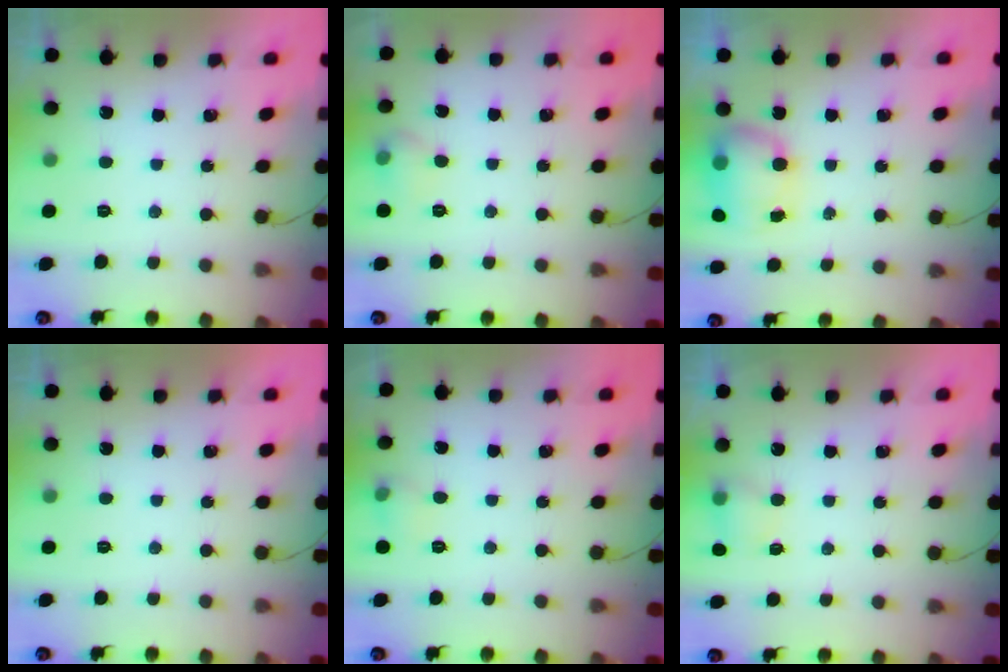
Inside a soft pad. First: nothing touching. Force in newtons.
{"total": 5.1, "press": 4.8, "slide": 1.6}
{"total": 7.4, "press": 7.3, "slide": 0.9}
{"total": 0.0}
{"total": 5.7, "press": 5.4, "slide": 1.8}
{"total": 5.3, "press": 5.0, "slide": 1.7}